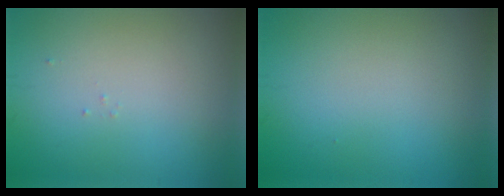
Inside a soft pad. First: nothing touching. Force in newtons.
{"total": 0.0}